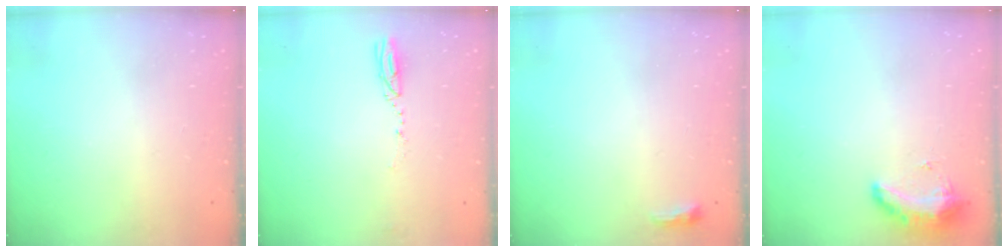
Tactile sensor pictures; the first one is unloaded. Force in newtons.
{"total": 3.2, "press": 3.2, "slide": 0.4}
{"total": 3.6, "press": 3.4, "slide": 1.0}
{"total": 8.8, "press": 8.8, "slide": 0.7}